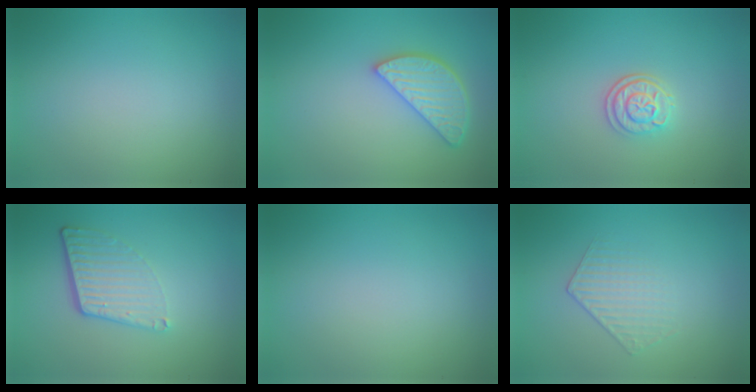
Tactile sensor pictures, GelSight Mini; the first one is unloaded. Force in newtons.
{"total": 3.9, "press": 3.7, "slide": 1.4}
{"total": 2.6, "press": 2.2, "slide": 1.3}
{"total": 4.4, "press": 2.8, "slide": 3.3}
{"total": 0.0}
{"total": 1.5, "press": 0.9, "slide": 1.2}